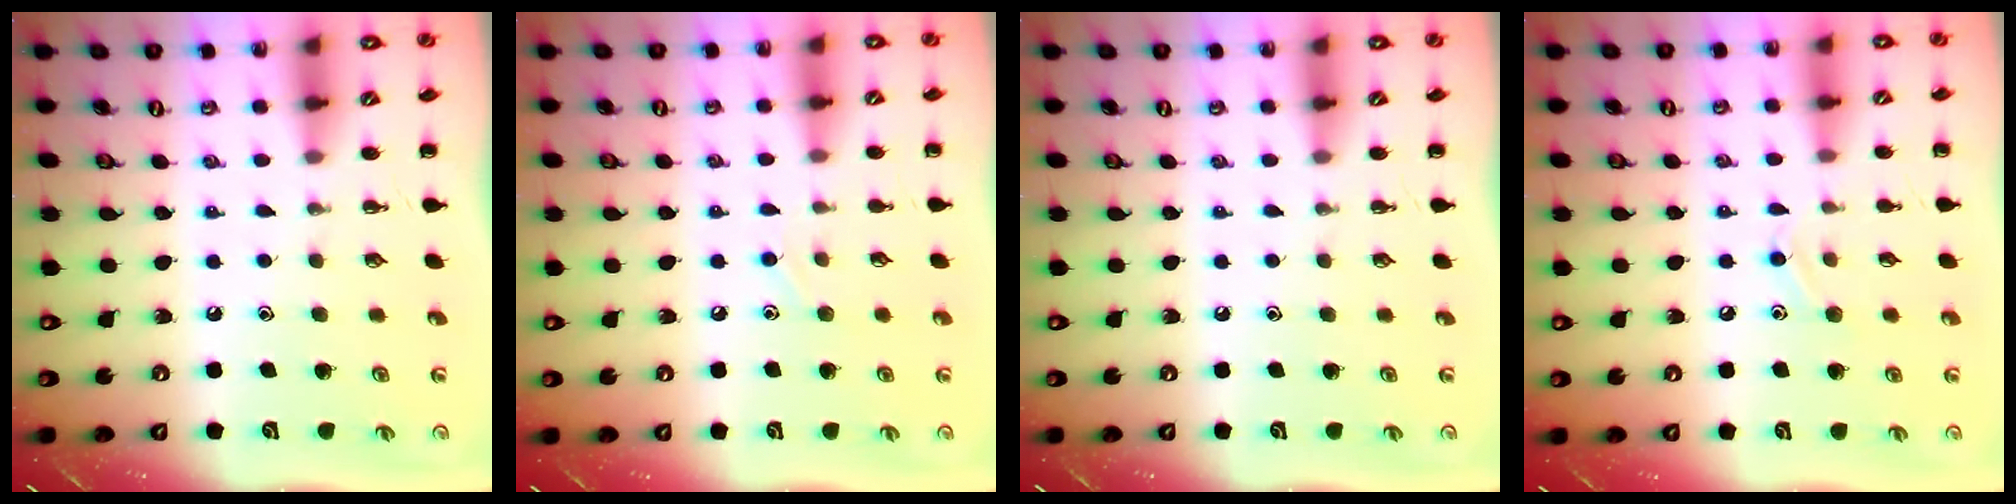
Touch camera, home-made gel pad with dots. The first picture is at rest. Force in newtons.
{"total": 6.7, "press": 6.3, "slide": 2.3}
{"total": 0.0}
{"total": 8.0, "press": 7.7, "slide": 1.8}